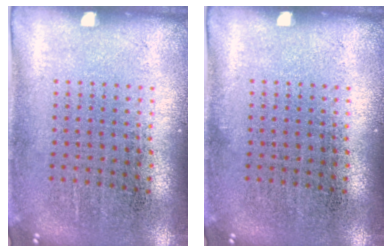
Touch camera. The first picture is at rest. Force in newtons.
{"total": 0.0}